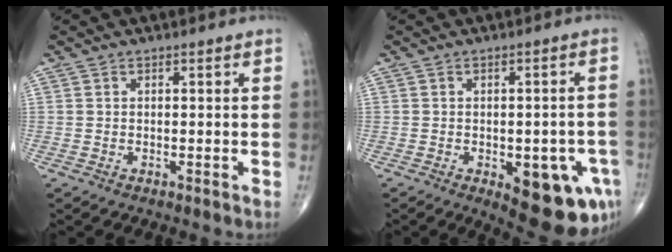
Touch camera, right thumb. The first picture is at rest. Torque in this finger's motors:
{"motor_torque": [1.86, 1.54, 0.50, -0.68, 0.27]}